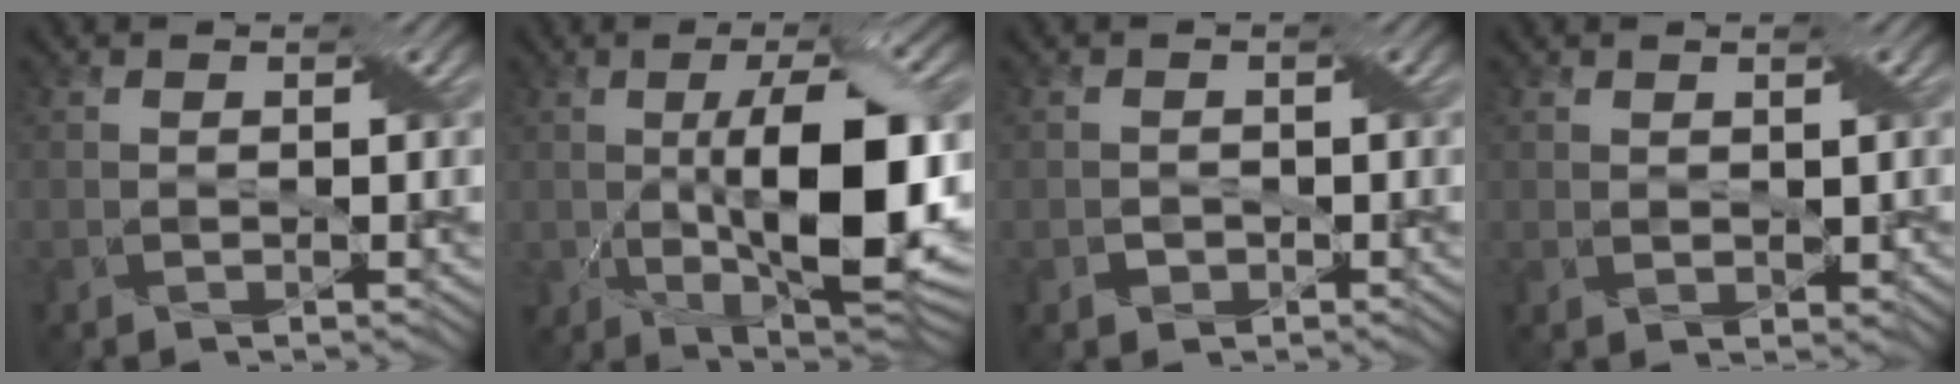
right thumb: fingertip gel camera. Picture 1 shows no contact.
{"total": 14.4, "force": [-0.9, 5.9, 13.1], "torque": [-0.203, 0.005, -0.013]}
{"total": 1.3, "force": [-0.6, 1.1, 0.0], "torque": [0.000, -0.003, -0.010]}
{"total": 1.1, "force": [0.7, 0.7, 0.4], "torque": [-0.012, -0.004, 0.019]}